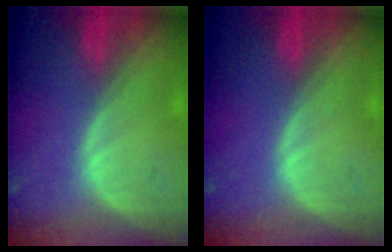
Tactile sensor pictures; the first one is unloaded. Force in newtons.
{"total": 0.0}